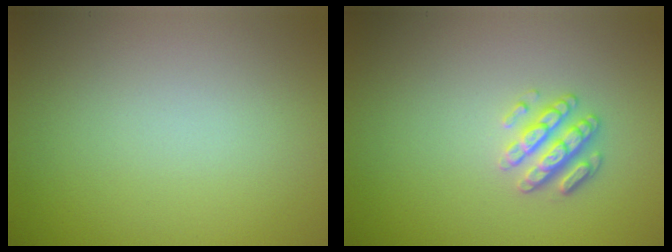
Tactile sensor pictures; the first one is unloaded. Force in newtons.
{"total": 2.8, "press": 2.5, "slide": 1.0}